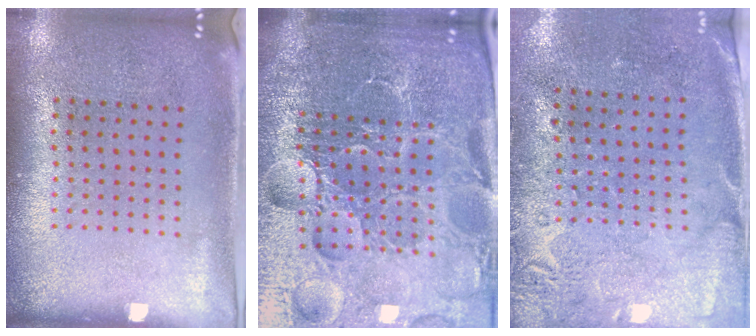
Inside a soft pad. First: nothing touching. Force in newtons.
{"total": 6.6, "press": 5.9, "slide": 3.1}
{"total": 2.7, "press": 2.2, "slide": 1.5}